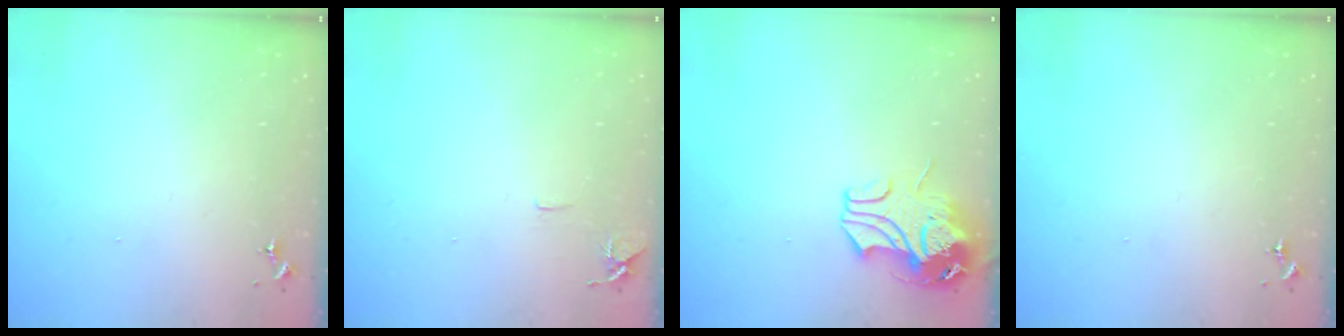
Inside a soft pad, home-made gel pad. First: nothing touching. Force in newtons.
{"total": 6.5, "press": 6.4, "slide": 0.7}
{"total": 11.7, "press": 11.5, "slide": 1.8}
{"total": 0.0}